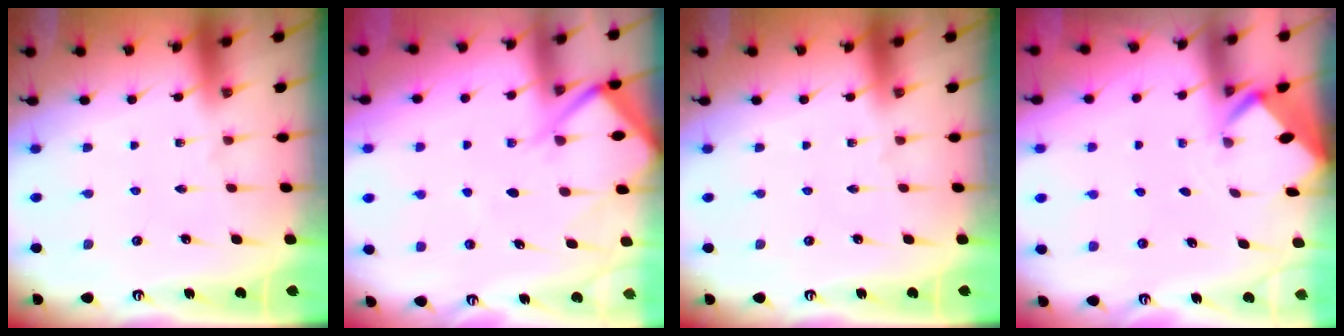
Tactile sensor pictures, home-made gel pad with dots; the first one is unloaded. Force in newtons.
{"total": 9.0, "press": 9.0, "slide": 0.9}
{"total": 0.0}
{"total": 1.9, "press": 1.9, "slide": 0.2}